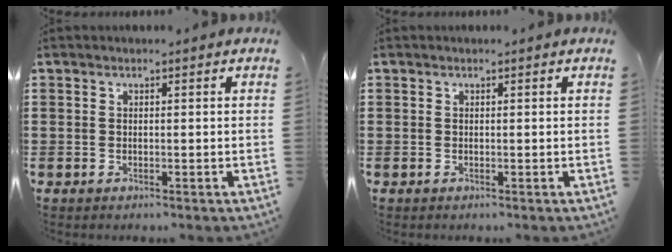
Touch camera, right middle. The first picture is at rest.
{"total": 0.0}